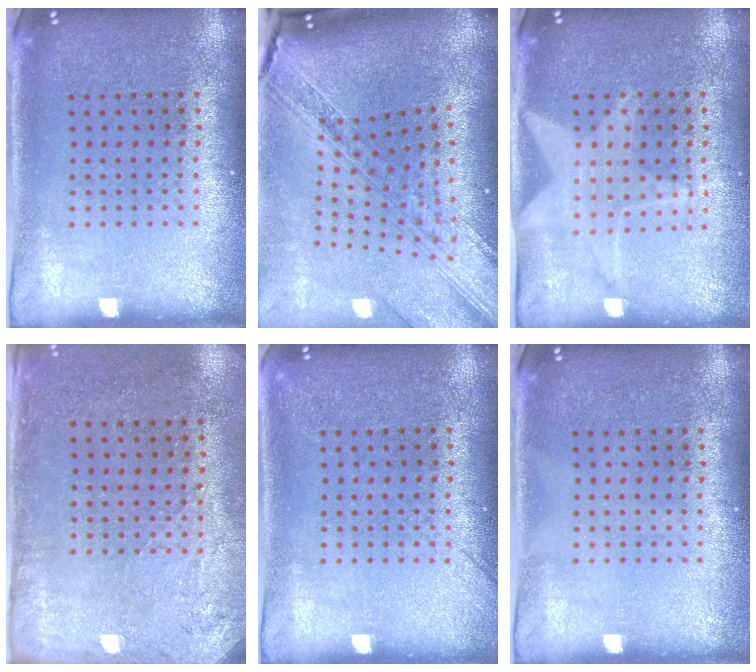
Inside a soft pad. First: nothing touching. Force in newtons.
{"total": 3.8, "press": 2.8, "slide": 2.6}
{"total": 1.5, "press": 1.5, "slide": 0.3}
{"total": 2.9, "press": 2.3, "slide": 1.6}
{"total": 1.1, "press": 1.1, "slide": 0.3}
{"total": 0.0}